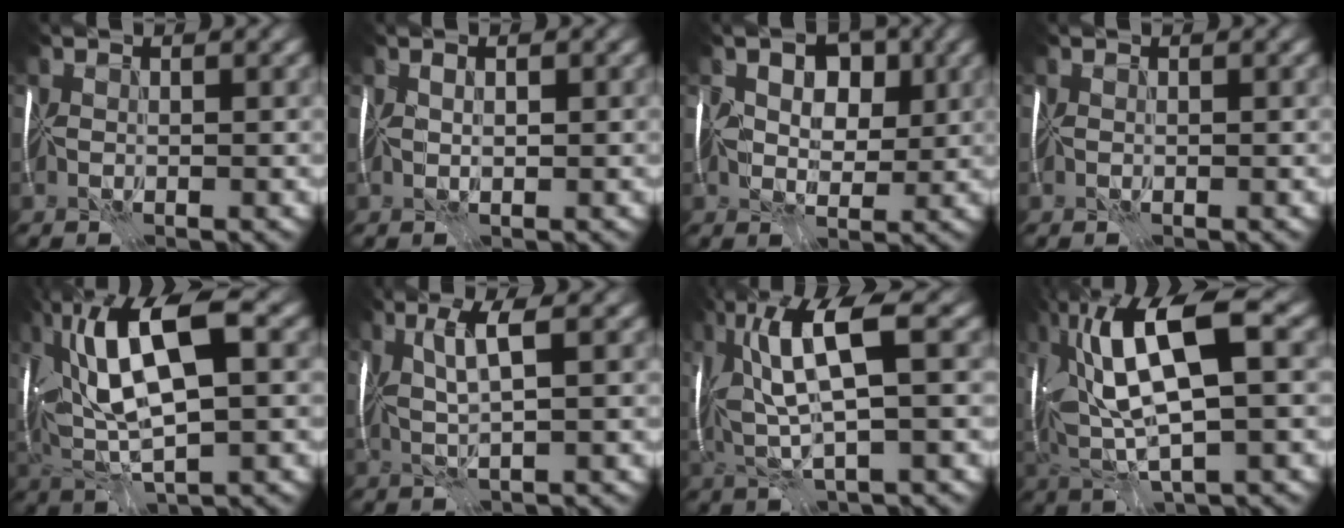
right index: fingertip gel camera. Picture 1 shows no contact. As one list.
[{"total": 0.5, "force": [-0.3, -0.2, 0.4], "torque": [-0.006, -0.004, 0.000]}, {"total": 4.3, "force": [0.5, 3.0, 3.1], "torque": [-0.048, -0.008, 0.004]}, {"total": 0.0}, {"total": 11.7, "force": [2.3, 4.3, 10.7], "torque": [-0.198, 0.016, 0.038]}, {"total": 2.8, "force": [0.1, -0.4, 2.8], "torque": [-0.061, -0.005, 0.008]}, {"total": 7.8, "force": [1.1, 1.6, 7.6], "torque": [-0.148, 0.011, 0.022]}, {"total": 11.7, "force": [1.8, 4.0, 10.9], "torque": [-0.216, 0.013, 0.034]}]